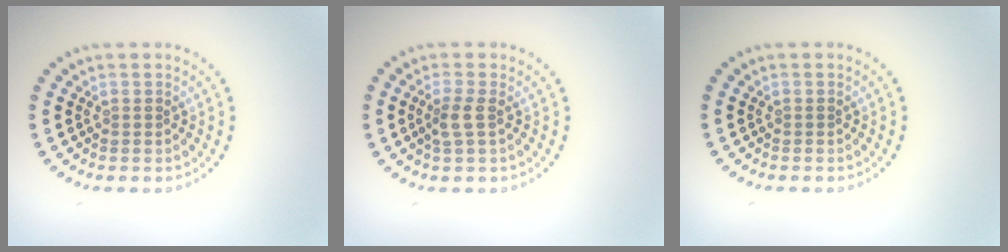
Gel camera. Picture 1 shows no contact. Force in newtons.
{"total": 1.7, "press": 1.6, "slide": 0.7}
{"total": 0.0}